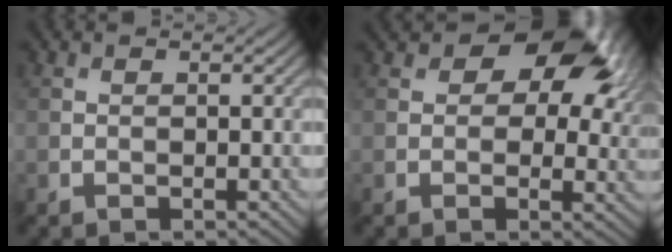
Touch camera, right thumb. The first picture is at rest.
{"total": 11.6, "force": [5.2, 6.6, 8.0], "torque": [-0.108, 0.005, 0.082]}